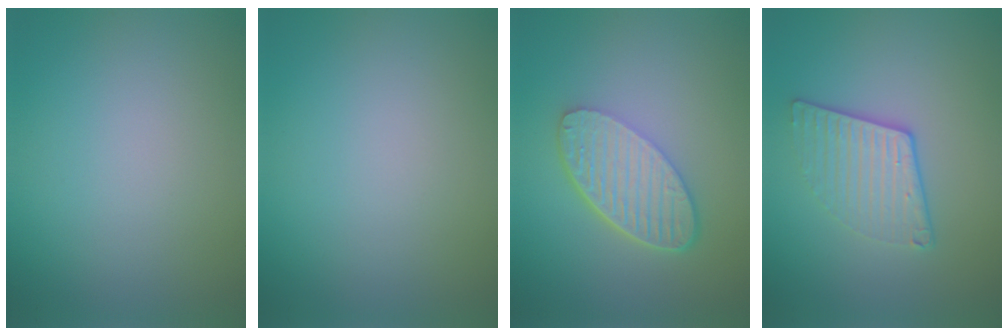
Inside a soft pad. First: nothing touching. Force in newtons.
{"total": 0.0}
{"total": 5.8, "press": 4.3, "slide": 4.0}
{"total": 3.2, "press": 2.8, "slide": 1.6}